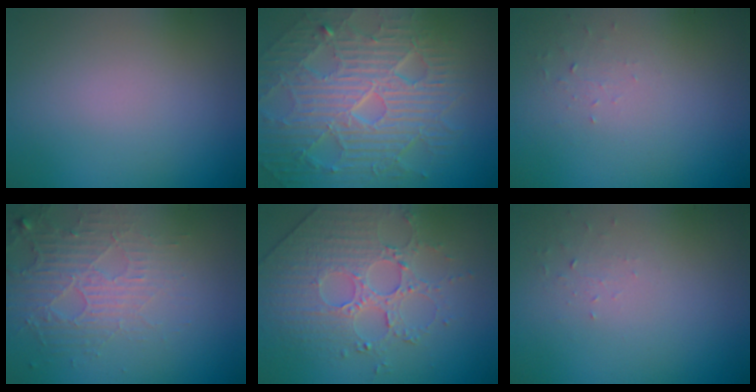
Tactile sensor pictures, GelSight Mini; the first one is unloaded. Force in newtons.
{"total": 10.2, "press": 6.6, "slide": 7.7}
{"total": 0.6, "press": 0.3, "slide": 0.6}
{"total": 4.0, "press": 2.9, "slide": 2.8}
{"total": 4.5, "press": 4.1, "slide": 2.0}
{"total": 0.6, "press": 0.3, "slide": 0.6}